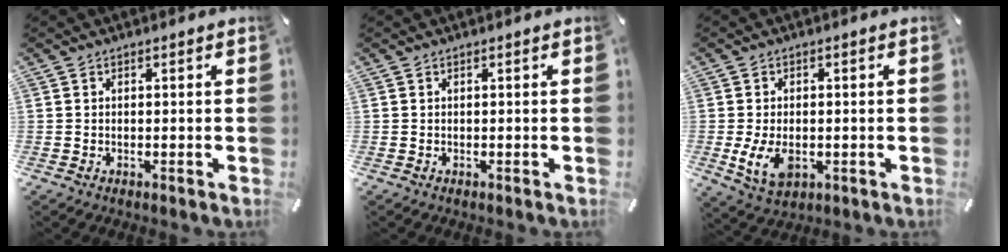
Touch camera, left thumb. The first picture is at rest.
{"total": 0.0}
{"total": 7.3, "force": [-1.3, 4.9, 5.3], "torque": [-0.112, -0.003, -0.023]}